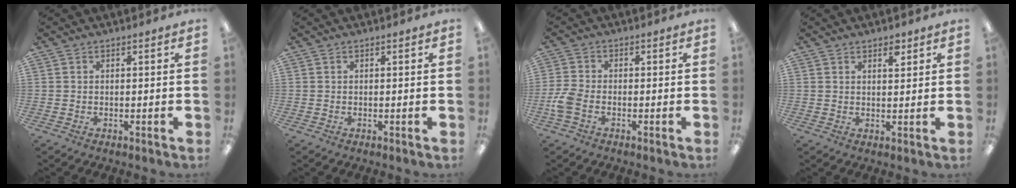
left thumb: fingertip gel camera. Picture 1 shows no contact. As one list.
[{"total": 0.0}, {"total": 4.6, "force": [-1.6, 2.7, 3.4], "torque": [-0.080, 0.000, -0.033]}, {"total": 2.8, "force": [2.2, 1.2, 1.3], "torque": [-0.005, -0.011, 0.035]}]